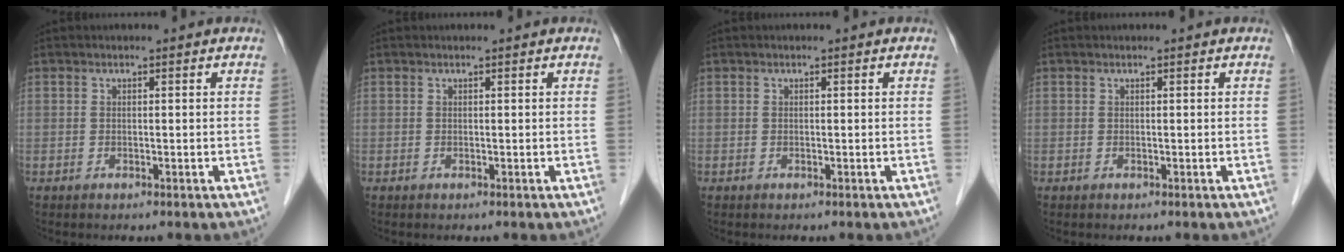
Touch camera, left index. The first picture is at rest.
{"total": 0.0}
{"total": 0.0}
{"total": 0.0}